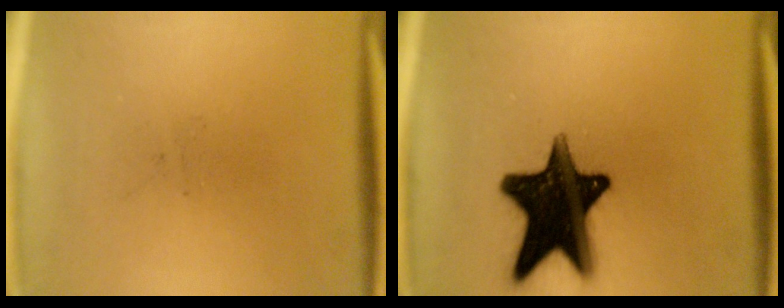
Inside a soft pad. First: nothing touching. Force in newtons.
{"total": 18.4}